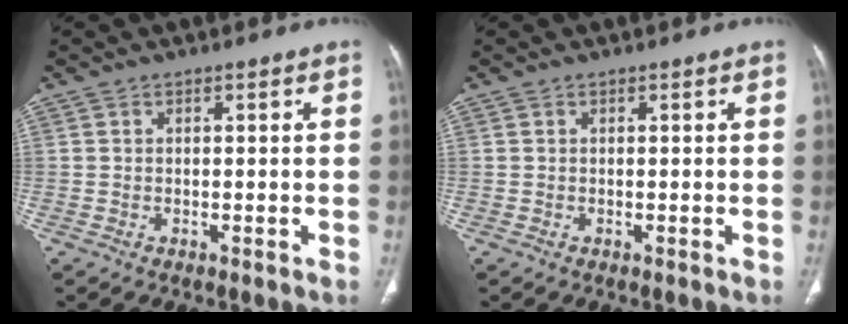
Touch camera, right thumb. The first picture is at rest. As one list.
[{"total": 0.0}]